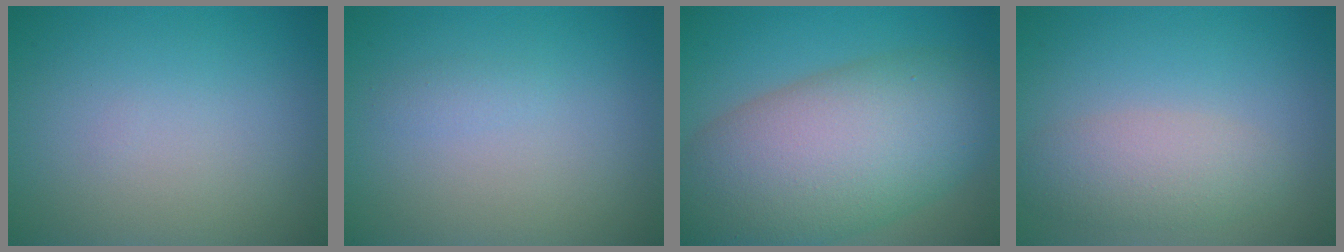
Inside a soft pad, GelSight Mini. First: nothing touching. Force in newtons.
{"total": 0.6, "press": 0.6, "slide": 0.0}
{"total": 12.6, "press": 12.6, "slide": 0.4}
{"total": 3.2, "press": 3.2, "slide": 0.2}